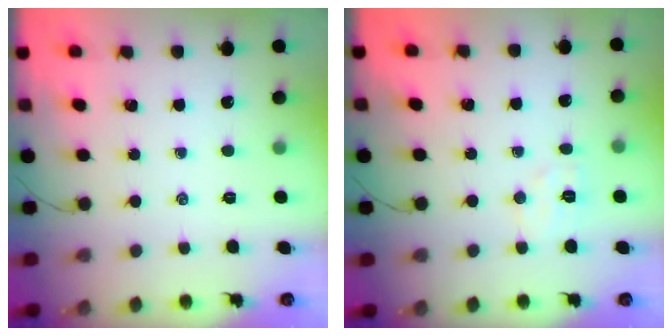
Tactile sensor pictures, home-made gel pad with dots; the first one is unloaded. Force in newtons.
{"total": 5.0, "press": 4.9, "slide": 1.1}